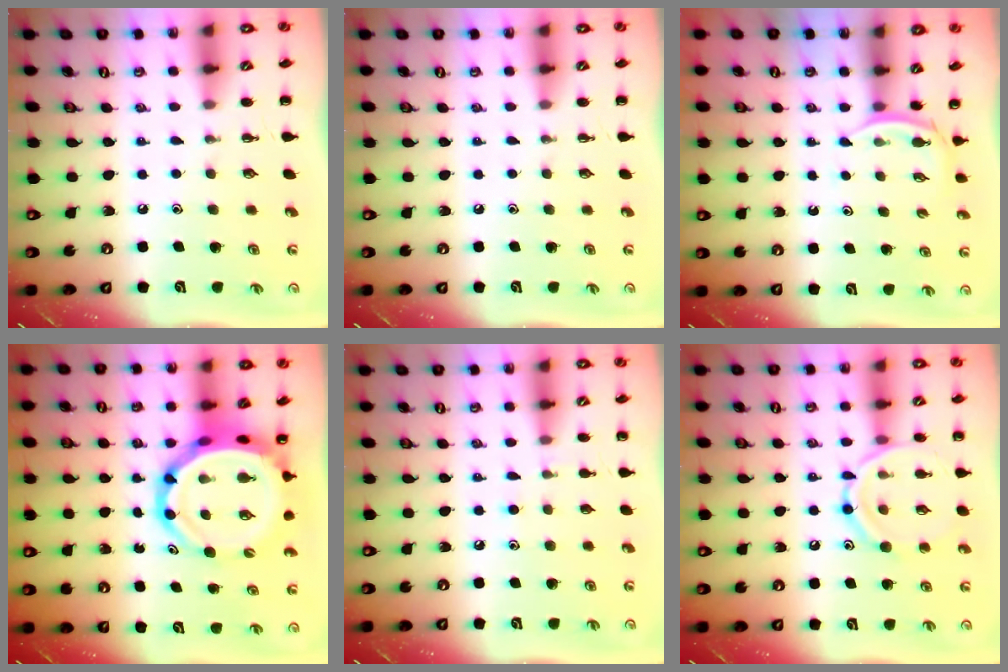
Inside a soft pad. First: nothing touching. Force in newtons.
{"total": 0.0}
{"total": 2.6, "press": 2.5, "slide": 0.8}
{"total": 11.0, "press": 10.6, "slide": 3.0}
{"total": 4.8, "press": 4.5, "slide": 1.7}
{"total": 13.0, "press": 12.9, "slide": 1.0}